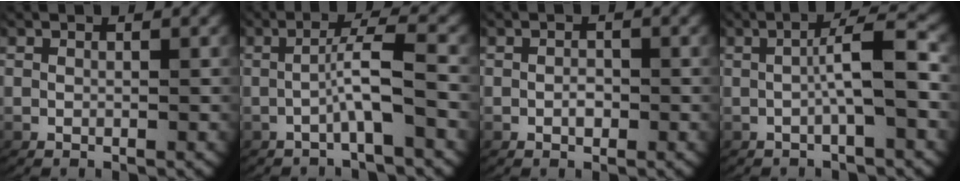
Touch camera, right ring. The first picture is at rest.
{"total": 3.4, "force": [-1.5, 0.1, 3.1], "torque": [-0.055, 0.006, -0.026]}
{"total": 1.0, "force": [-0.5, 0.6, 0.6], "torque": [-0.016, -0.006, -0.006]}
{"total": 3.8, "force": [-0.5, 0.4, 3.7], "torque": [-0.055, 0.011, -0.011]}